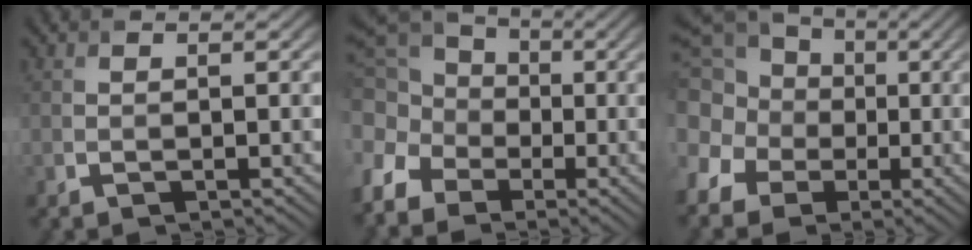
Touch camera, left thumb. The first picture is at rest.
{"total": 11.3, "force": [-4.1, 8.8, 5.8], "torque": [-0.155, -0.024, -0.097]}
{"total": 15.2, "force": [-0.6, 13.6, 6.8], "torque": [-0.201, 0.001, -0.049]}